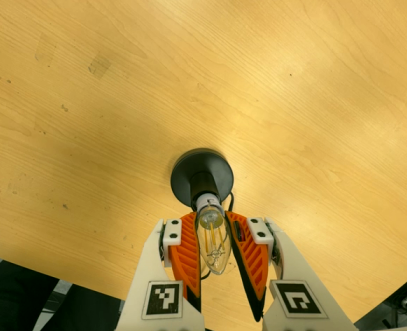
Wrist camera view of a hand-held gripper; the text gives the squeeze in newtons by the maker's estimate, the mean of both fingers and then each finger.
{"total": 13.8, "left": 13.9, "right": 13.7}